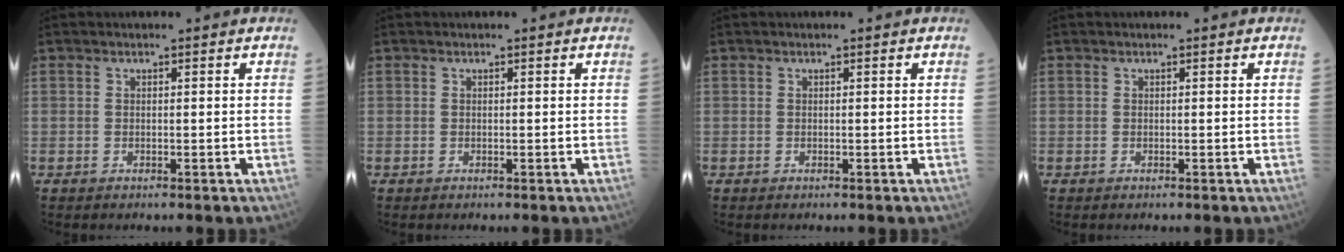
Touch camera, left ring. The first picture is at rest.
{"total": 0.0}
{"total": 0.0}
{"total": 0.0}